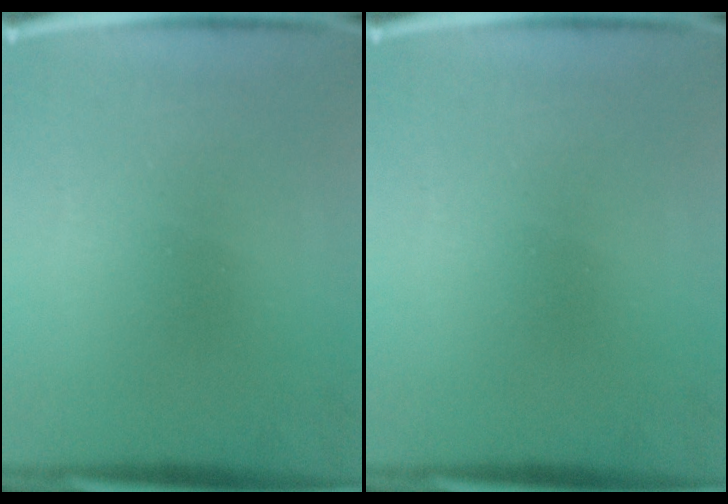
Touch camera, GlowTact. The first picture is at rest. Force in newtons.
{"total": 0.0}